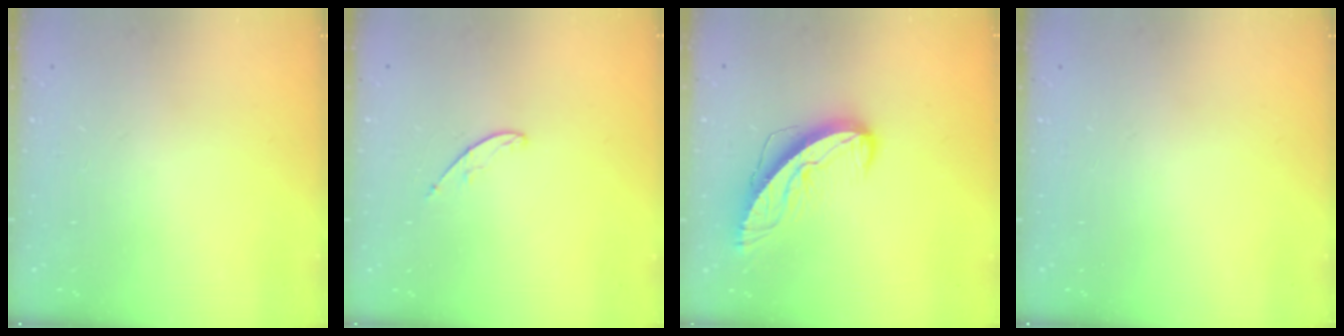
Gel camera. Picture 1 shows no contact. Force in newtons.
{"total": 3.8, "press": 3.8, "slide": 0.3}
{"total": 10.0, "press": 10.0, "slide": 1.1}
{"total": 0.0}